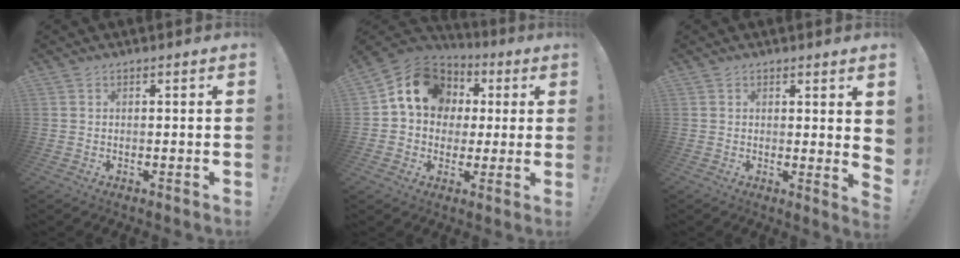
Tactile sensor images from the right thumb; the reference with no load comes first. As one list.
[{"total": 14.2, "force": [3.8, 11.9, 6.7], "torque": [-0.089, -0.008, 0.080]}, {"total": 3.0, "force": [1.7, 0.2, 2.4], "torque": [-0.015, -0.023, 0.028]}]